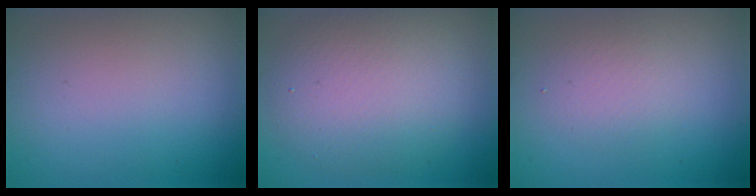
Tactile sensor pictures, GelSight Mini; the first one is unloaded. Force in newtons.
{"total": 6.8, "press": 6.7, "slide": 0.6}
{"total": 2.2, "press": 2.2, "slide": 0.3}